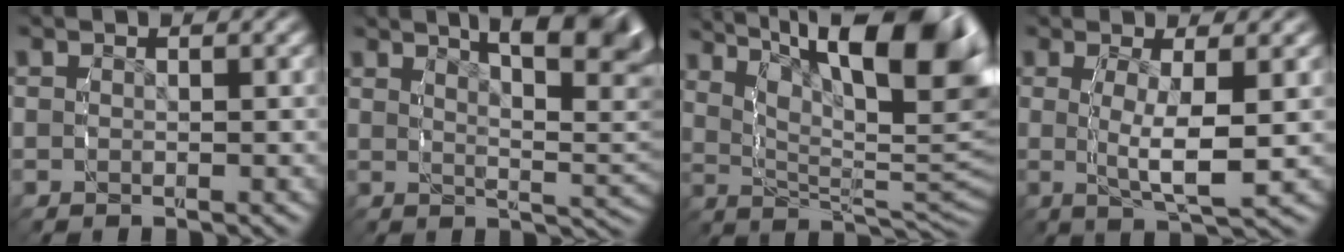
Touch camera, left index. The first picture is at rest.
{"total": 13.0, "force": [5.9, 5.3, 10.2], "torque": [-0.096, 0.026, 0.071]}
{"total": 17.4, "force": [5.7, 8.7, 13.9], "torque": [-0.174, 0.010, 0.076]}
{"total": 5.6, "force": [0.0, 1.8, 5.4], "torque": [-0.095, -0.010, -0.001]}